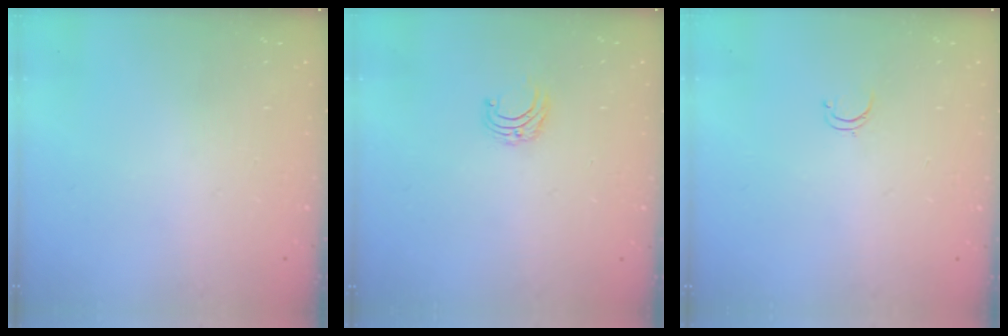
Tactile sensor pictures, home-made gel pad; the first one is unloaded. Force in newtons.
{"total": 4.9, "press": 4.8, "slide": 0.5}
{"total": 3.5, "press": 3.4, "slide": 0.4}